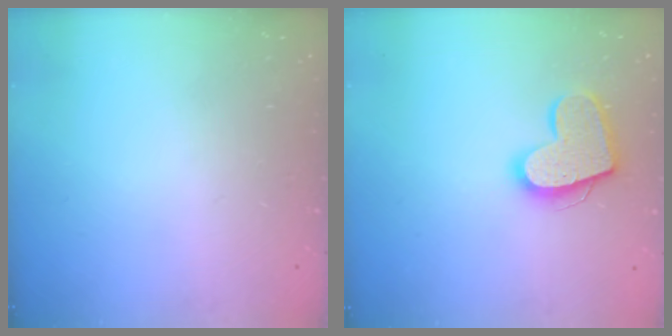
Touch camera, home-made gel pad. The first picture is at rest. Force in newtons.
{"total": 14.9, "press": 14.9, "slide": 1.0}